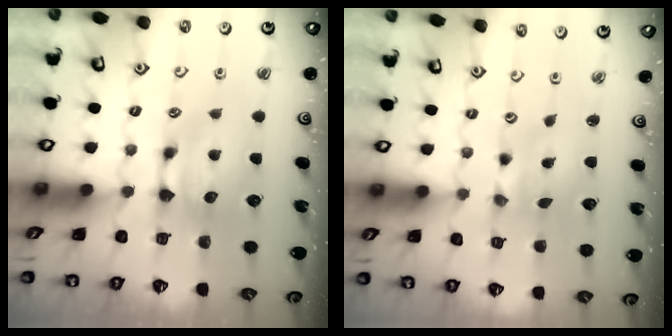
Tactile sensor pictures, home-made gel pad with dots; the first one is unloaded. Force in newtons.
{"total": 2.6, "press": 2.5, "slide": 0.9}